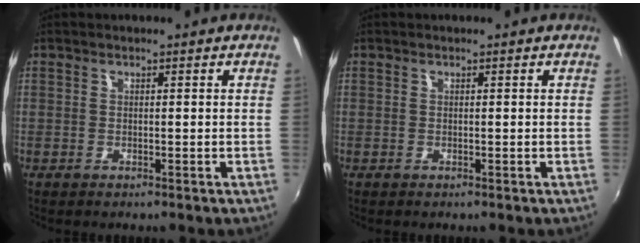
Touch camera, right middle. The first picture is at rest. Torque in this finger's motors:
{"motor_torque": [0.01, -0.28, 0.04, 0.00]}